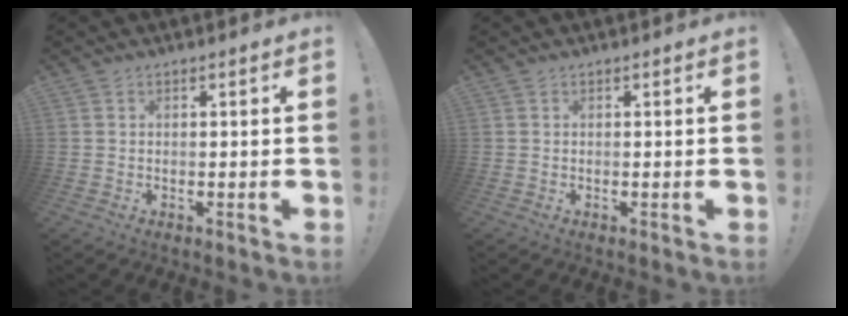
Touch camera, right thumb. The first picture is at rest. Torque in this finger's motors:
{"motor_torque": [0.00, 0.00, 0.00, 0.00, 0.00]}